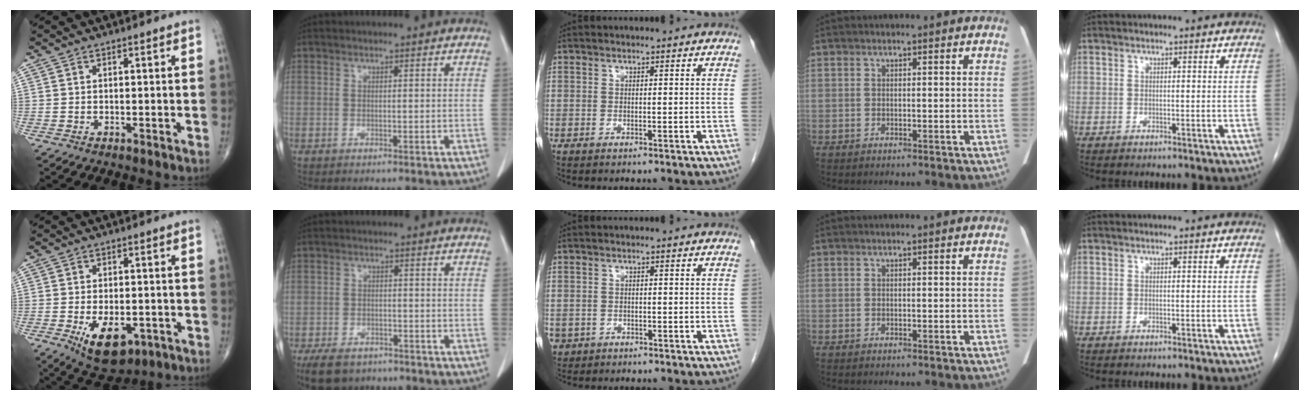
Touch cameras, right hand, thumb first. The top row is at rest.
{"thumb": {"total": 10.0, "force": [-3.7, 5.2, 7.6], "torque": [-0.112, 0.000, -0.047]}, "index": {"total": 7.5, "force": [-5.7, 3.7, 3.2], "torque": [-0.055, -0.005, -0.087]}, "middle": {"total": 2.3, "force": [-1.1, 2.0, 0.4], "torque": [-0.009, 0.001, -0.016]}}